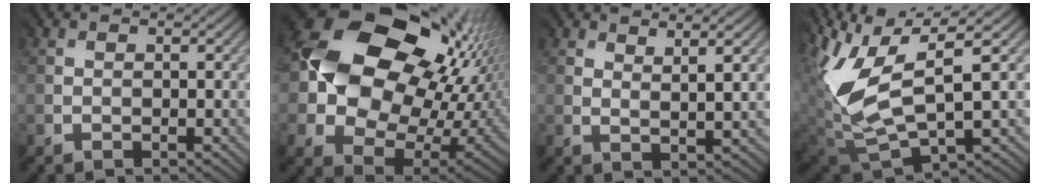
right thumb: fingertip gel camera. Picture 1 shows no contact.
{"total": 17.4, "force": [4.6, 13.4, 10.2], "torque": [-0.221, -0.010, 0.104]}
{"total": 3.2, "force": [2.8, -0.1, 1.6], "torque": [-0.033, -0.005, 0.057]}
{"total": 9.9, "force": [3.1, 4.0, 8.5], "torque": [-0.207, -0.002, 0.073]}